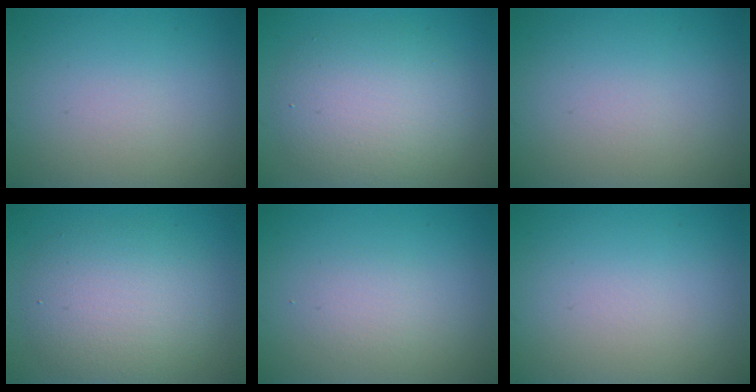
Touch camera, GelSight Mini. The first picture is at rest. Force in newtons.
{"total": 5.6, "press": 5.6, "slide": 0.5}
{"total": 0.0}
{"total": 5.4, "press": 5.4, "slide": 0.1}
{"total": 1.3, "press": 1.3, "slide": 0.1}
{"total": 0.0}